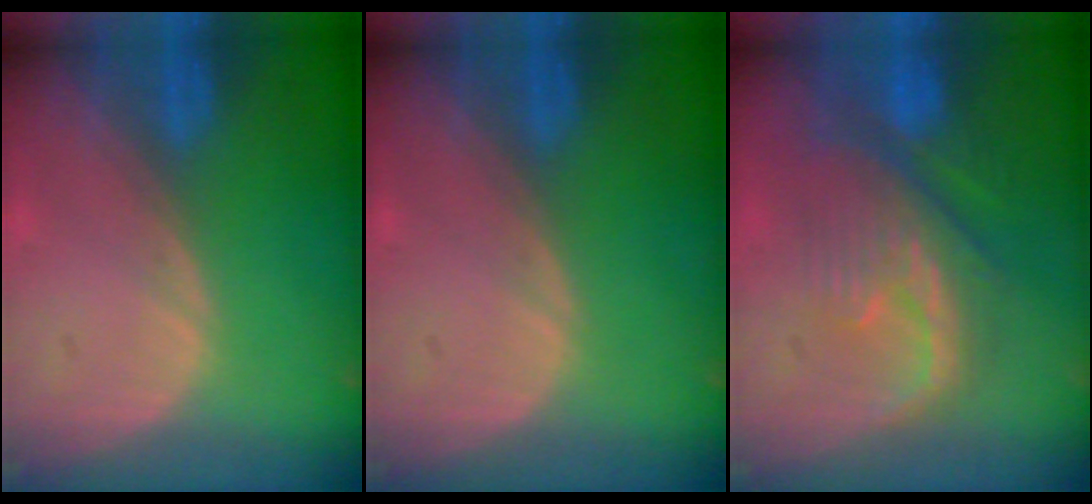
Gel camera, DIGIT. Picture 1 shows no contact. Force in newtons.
{"total": 0.0}
{"total": 9.0, "press": 8.7, "slide": 2.0}